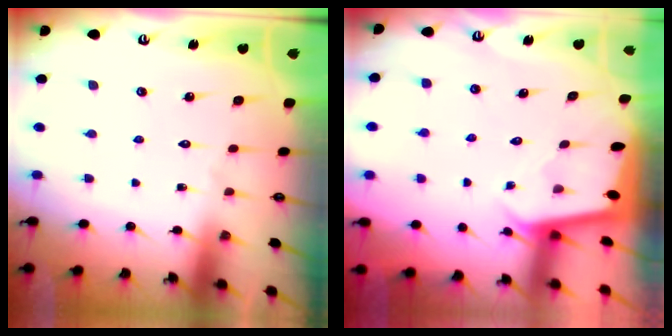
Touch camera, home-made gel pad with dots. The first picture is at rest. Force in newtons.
{"total": 2.0, "press": 2.0, "slide": 0.1}